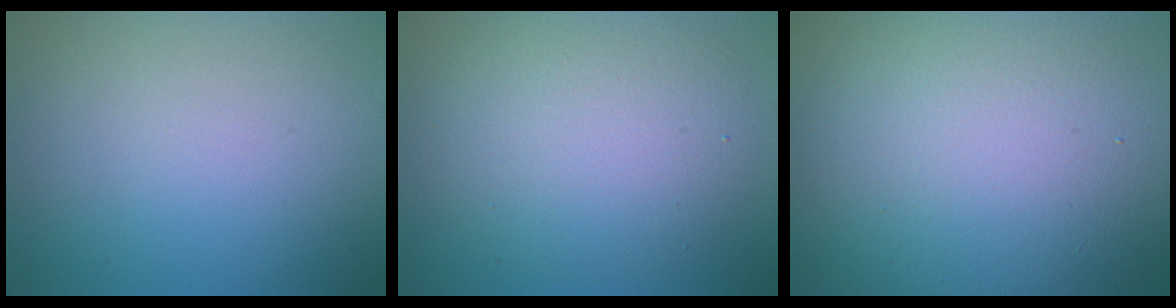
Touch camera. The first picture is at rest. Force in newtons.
{"total": 6.6, "press": 6.6, "slide": 0.3}
{"total": 17.8, "press": 17.8, "slide": 1.3}